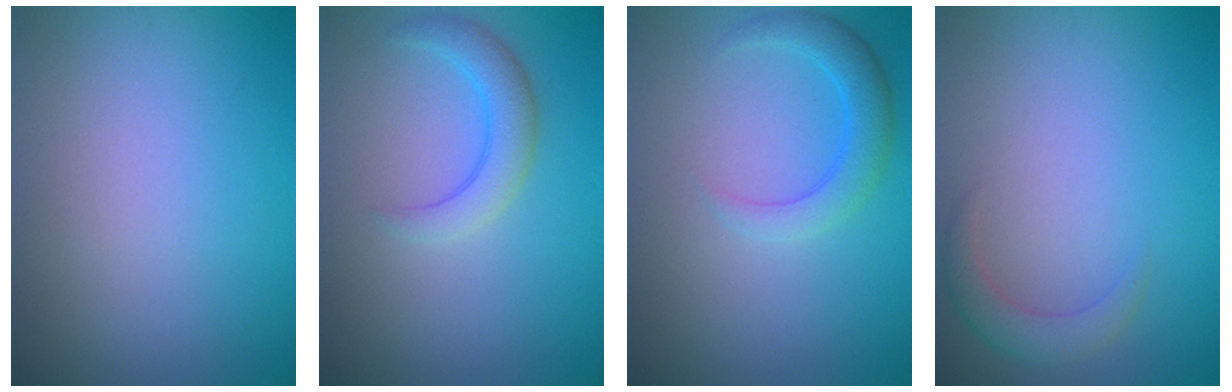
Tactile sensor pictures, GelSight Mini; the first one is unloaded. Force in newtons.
{"total": 2.9, "press": 2.9, "slide": 0.2}
{"total": 2.9, "press": 2.9, "slide": 0.1}
{"total": 2.1, "press": 2.1, "slide": 0.2}